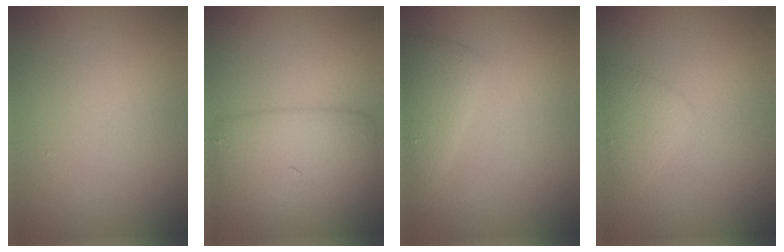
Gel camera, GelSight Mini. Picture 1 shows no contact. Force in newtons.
{"total": 5.6, "press": 5.6, "slide": 0.1}
{"total": 2.6, "press": 2.6, "slide": 0.2}
{"total": 2.0, "press": 2.0, "slide": 0.1}